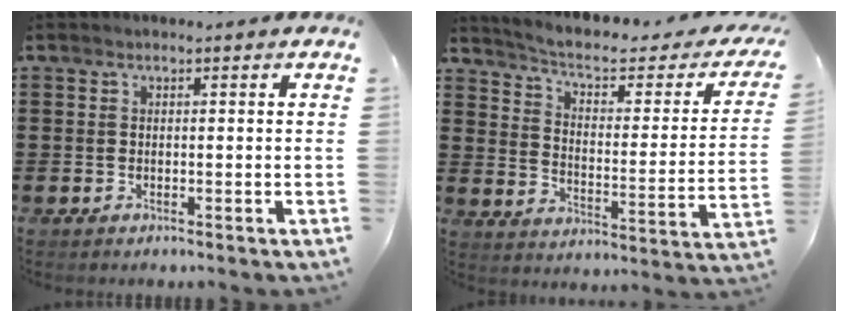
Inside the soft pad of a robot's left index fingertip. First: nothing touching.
{"total": 4.6, "force": [3.2, 1.1, 3.2], "torque": [-0.078, -0.022, 0.046]}